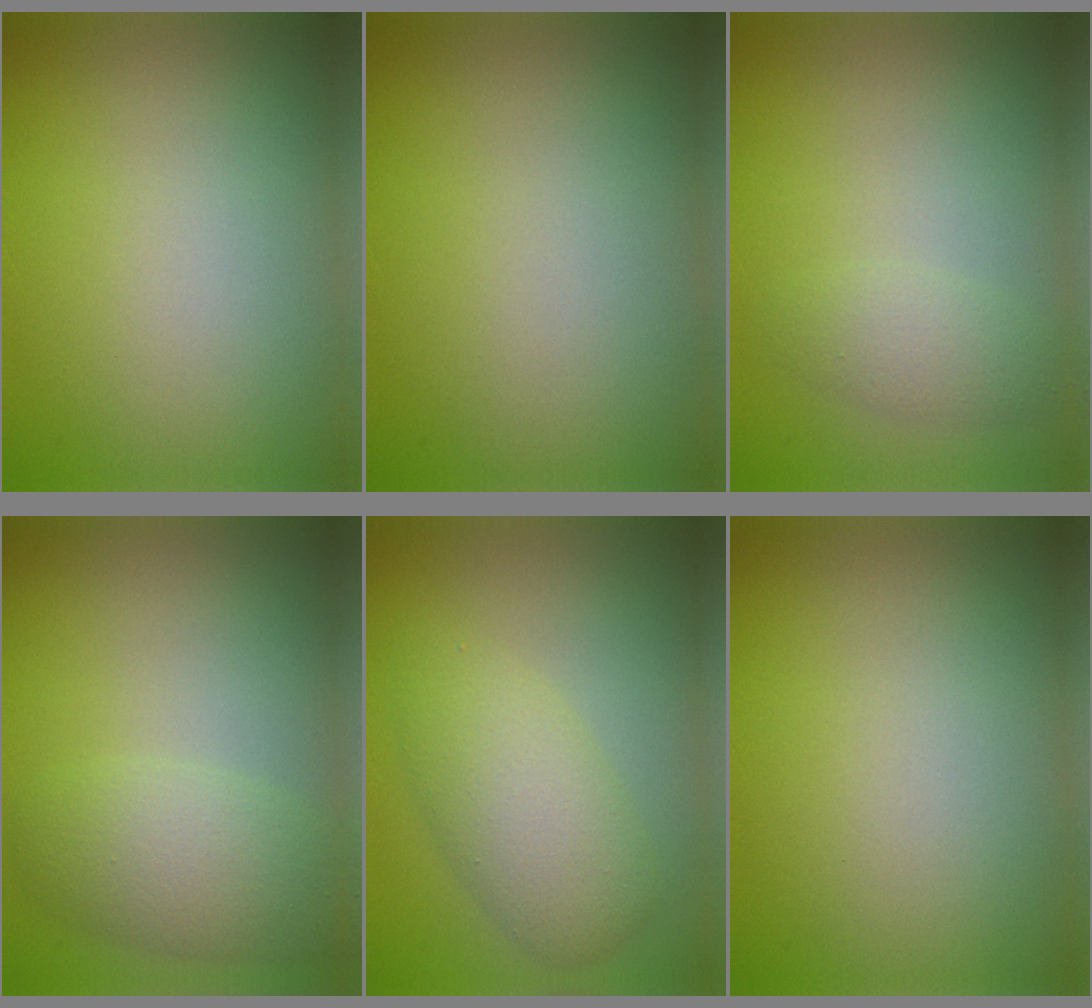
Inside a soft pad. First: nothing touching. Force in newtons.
{"total": 0.0}
{"total": 1.8, "press": 1.8, "slide": 0.1}
{"total": 4.0, "press": 4.0, "slide": 0.2}
{"total": 4.3, "press": 4.3, "slide": 0.1}
{"total": 0.0}